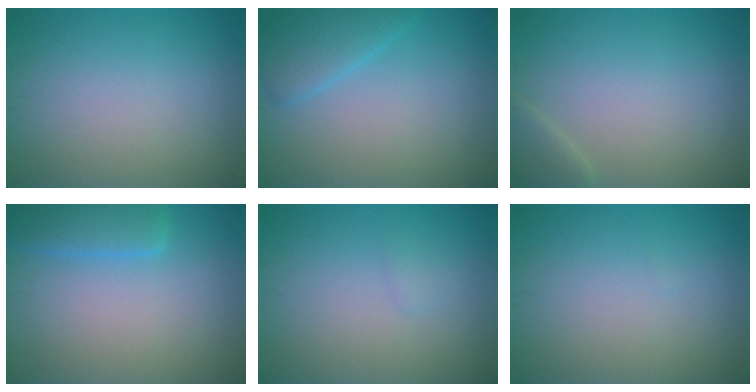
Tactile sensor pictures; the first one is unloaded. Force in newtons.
{"total": 2.8, "press": 2.8, "slide": 0.2}
{"total": 1.7, "press": 1.7, "slide": 0.1}
{"total": 3.1, "press": 3.1, "slide": 0.3}
{"total": 0.5, "press": 0.5, "slide": 0.0}
{"total": 0.0}